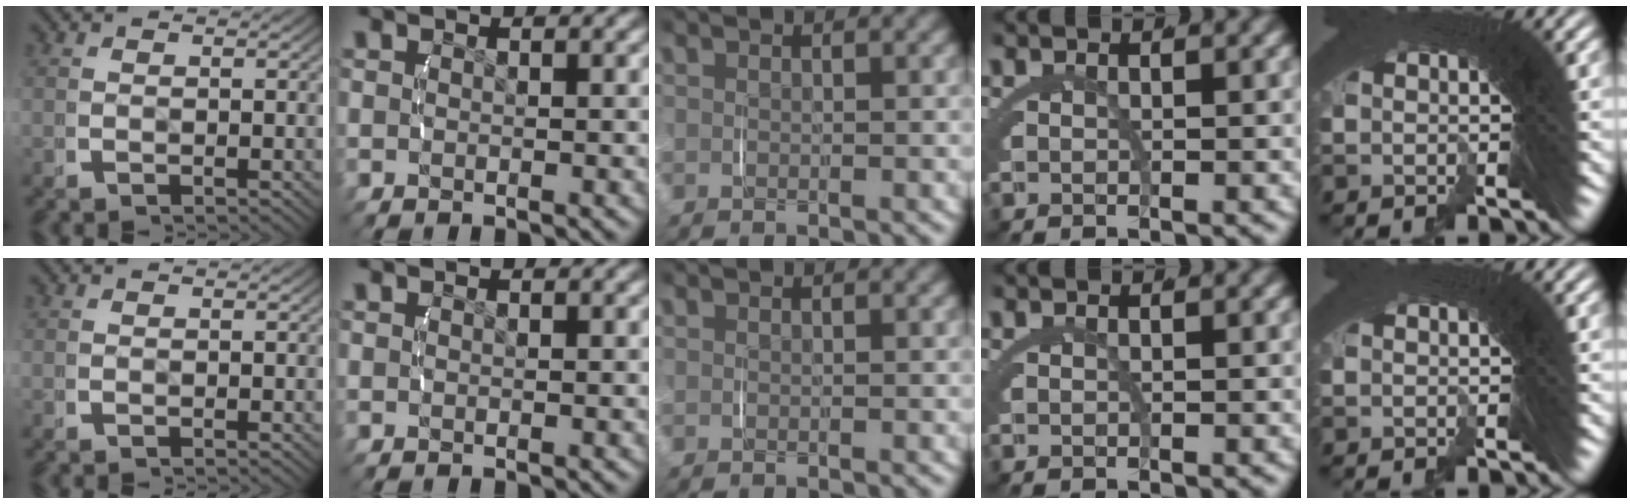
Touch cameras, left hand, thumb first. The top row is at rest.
{}